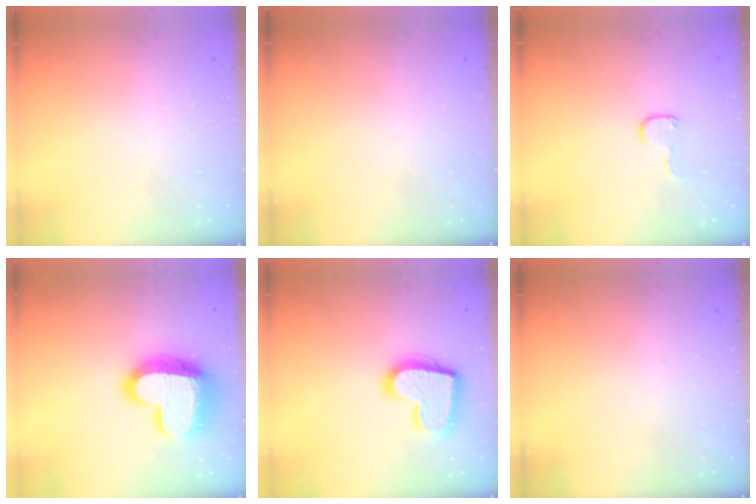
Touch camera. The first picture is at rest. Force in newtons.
{"total": 0.0}
{"total": 4.5, "press": 4.5, "slide": 0.5}
{"total": 18.9, "press": 18.8, "slide": 1.5}
{"total": 16.9, "press": 16.8, "slide": 1.2}
{"total": 0.0}